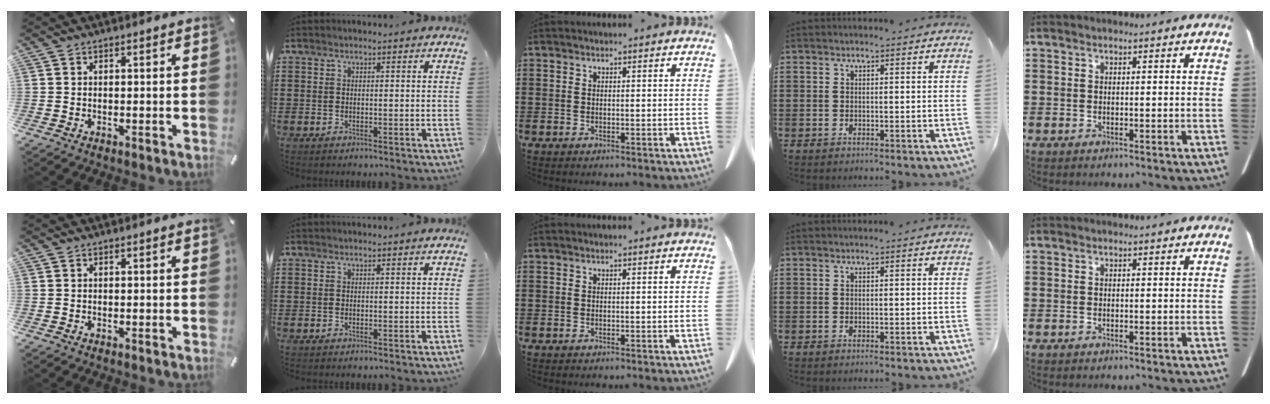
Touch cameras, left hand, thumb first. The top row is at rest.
{}